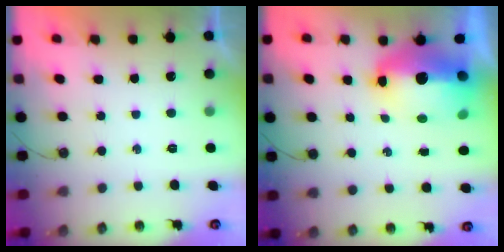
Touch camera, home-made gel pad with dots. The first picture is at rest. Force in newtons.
{"total": 16.0, "press": 15.9, "slide": 1.8}